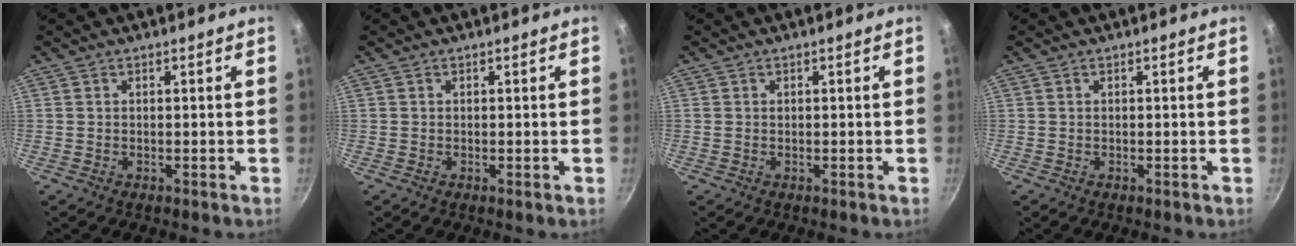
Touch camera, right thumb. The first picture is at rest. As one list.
[{"total": 0.0}, {"total": 0.6, "force": [0.1, 0.5, 0.4], "torque": [-0.010, 0.004, 0.004]}, {"total": 0.0}]